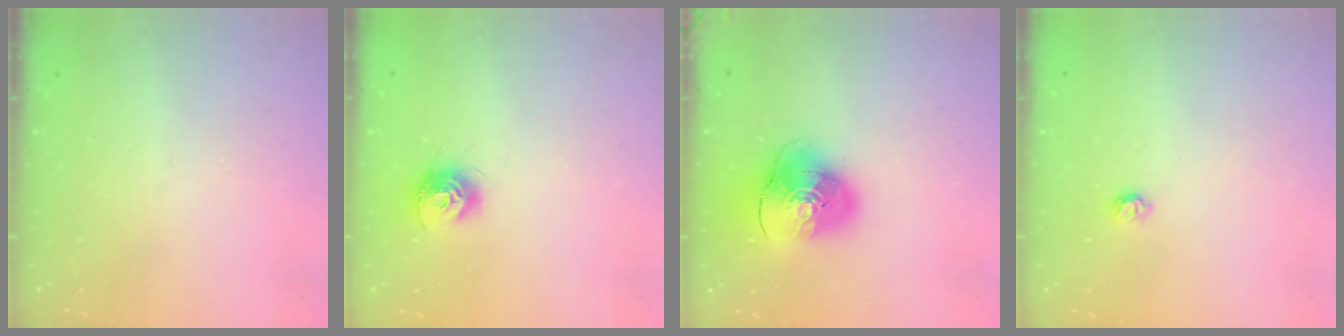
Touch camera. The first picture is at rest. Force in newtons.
{"total": 9.5, "press": 9.5, "slide": 0.4}
{"total": 14.4, "press": 14.2, "slide": 2.1}
{"total": 4.0, "press": 3.9, "slide": 0.6}